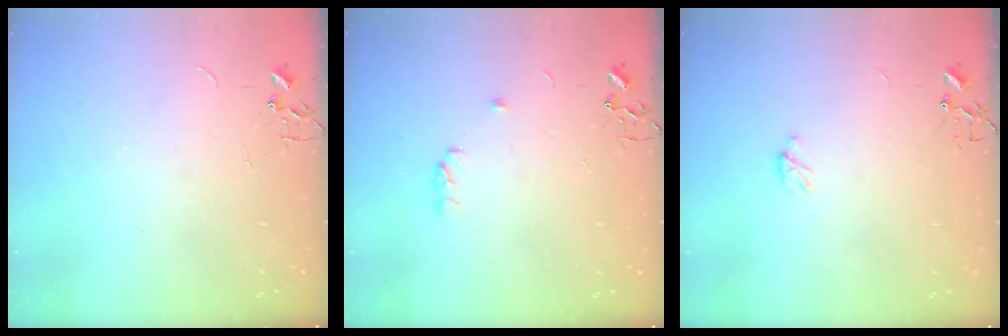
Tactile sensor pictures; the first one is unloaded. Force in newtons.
{"total": 4.2, "press": 4.1, "slide": 0.6}
{"total": 3.3, "press": 3.3, "slide": 0.3}